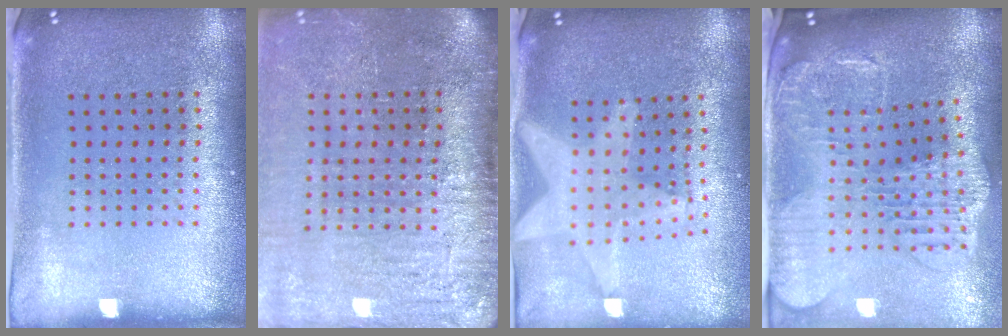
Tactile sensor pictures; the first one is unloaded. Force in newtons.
{"total": 4.3, "press": 3.6, "slide": 2.4}
{"total": 2.1, "press": 1.7, "slide": 1.2}
{"total": 2.8, "press": 2.4, "slide": 1.4}